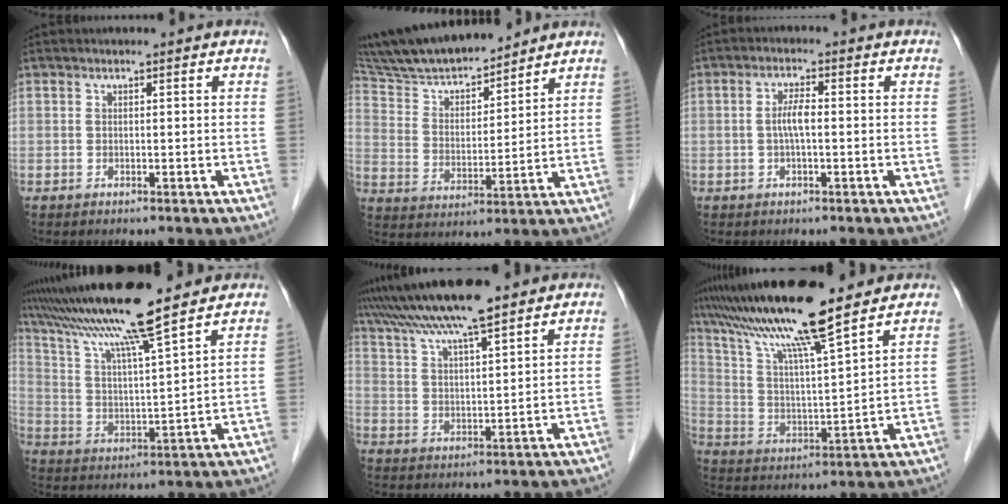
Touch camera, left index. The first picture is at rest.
{"total": 15.0, "force": [13.6, 2.3, 5.9], "torque": [-0.111, 0.014, 0.248]}
{"total": 3.1, "force": [-0.6, 0.6, 2.9], "torque": [-0.060, 0.003, -0.012]}
{"total": 14.3, "force": [11.9, -1.1, 7.9], "torque": [-0.150, 0.007, 0.208]}
{"total": 12.6, "force": [10.4, 0.4, 7.1], "torque": [-0.129, 0.029, 0.174]}
{"total": 14.8, "force": [11.9, -0.3, 8.8], "torque": [-0.162, 0.008, 0.212]}